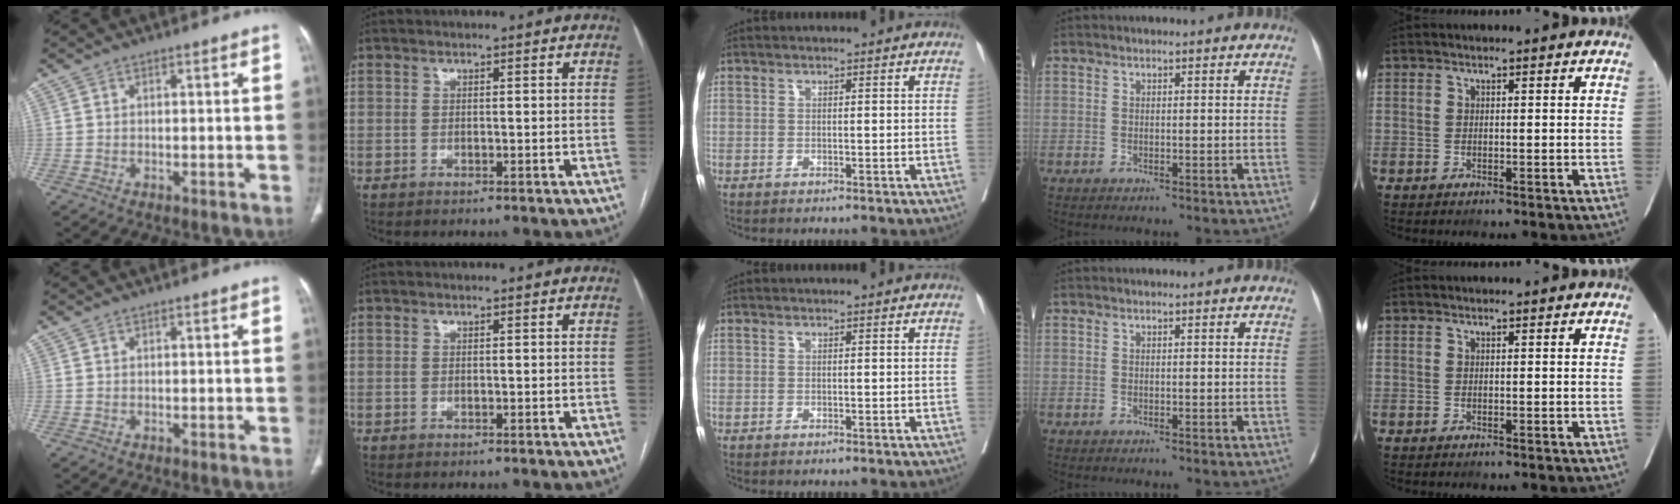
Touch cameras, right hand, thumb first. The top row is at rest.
{}